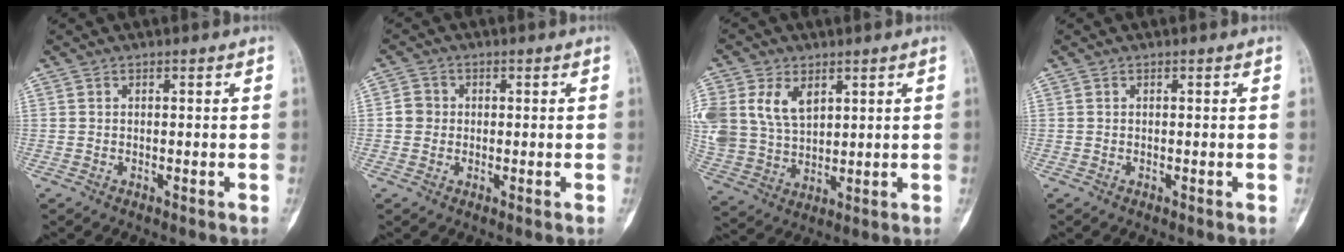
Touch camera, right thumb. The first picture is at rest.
{"total": 2.8, "force": [0.0, 2.7, 0.9], "torque": [0.001, 0.007, -0.006]}
{"total": 14.4, "force": [5.4, 9.8, 9.0], "torque": [-0.197, -0.007, 0.118]}
{"total": 0.0}